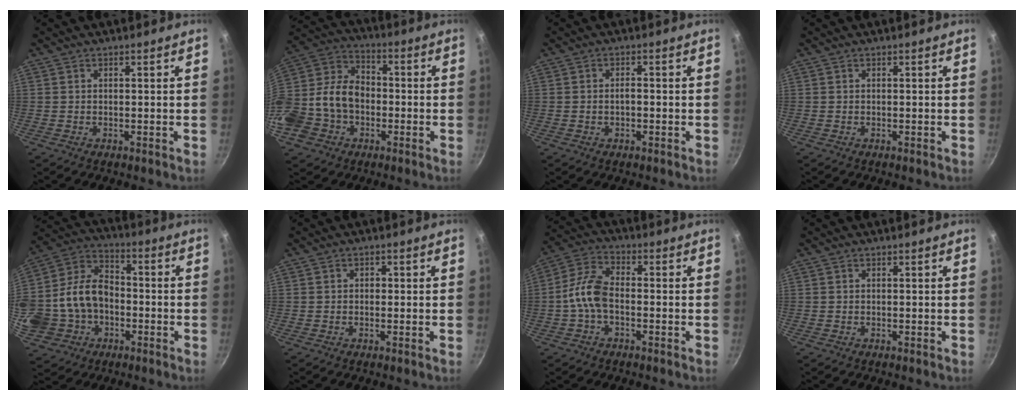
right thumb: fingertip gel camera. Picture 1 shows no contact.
{"total": 19.5, "force": [-4.3, 15.1, 11.6], "torque": [-0.234, 0.065, -0.082]}
{"total": 1.9, "force": [-0.4, 1.1, 1.5], "torque": [-0.021, 0.012, -0.007]}
{"total": 0.0}
{"total": 21.2, "force": [-4.0, 16.6, 12.5], "torque": [-0.266, 0.056, -0.068]}
{"total": 1.3, "force": [0.0, 1.1, 0.7], "torque": [-0.006, 0.004, -0.002]}
{"total": 7.7, "force": [-1.8, 4.4, 6.1], "torque": [-0.119, 0.036, -0.048]}
{"total": 0.0}